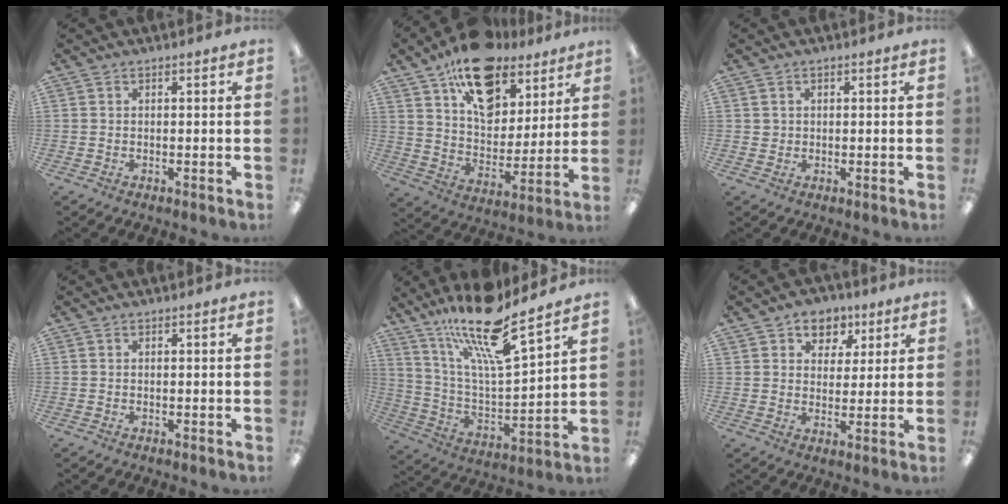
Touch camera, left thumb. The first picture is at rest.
{"total": 19.3, "force": [12.4, 11.1, 9.7], "torque": [-0.159, -0.063, 0.221]}
{"total": 1.2, "force": [0.5, 1.1, 0.2], "torque": [-0.006, 0.003, 0.009]}
{"total": 0.0}
{"total": 18.6, "force": [14.9, 3.5, 10.6], "torque": [-0.197, -0.098, 0.249]}
{"total": 6.8, "force": [4.0, 5.4, 1.1], "torque": [-0.009, -0.027, 0.067]}